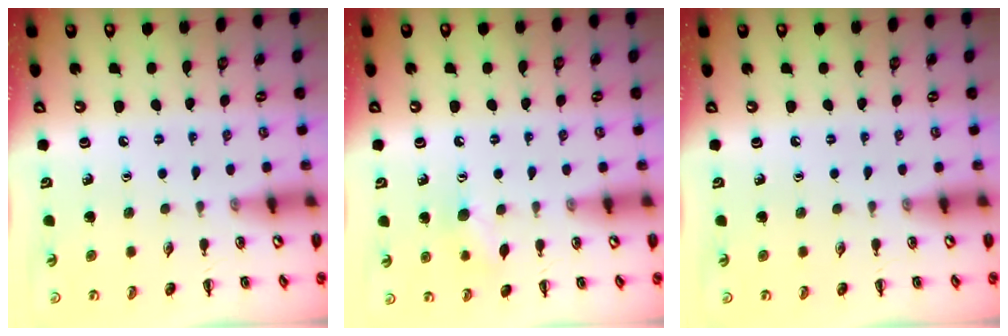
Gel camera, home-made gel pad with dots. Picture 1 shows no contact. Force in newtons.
{"total": 7.6, "press": 7.4, "slide": 1.7}
{"total": 0.0}